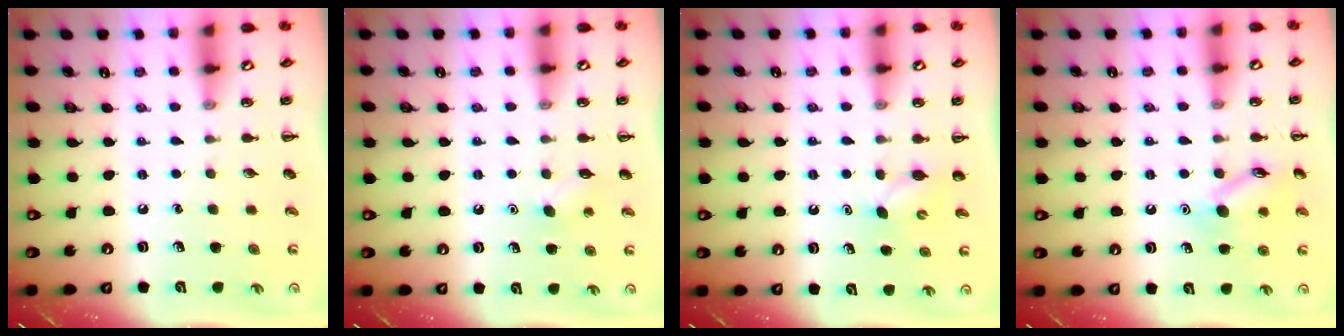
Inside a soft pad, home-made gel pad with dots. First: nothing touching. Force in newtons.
{"total": 5.7, "press": 5.5, "slide": 1.4}
{"total": 3.4, "press": 3.2, "slide": 1.0}
{"total": 11.1, "press": 11.0, "slide": 0.7}